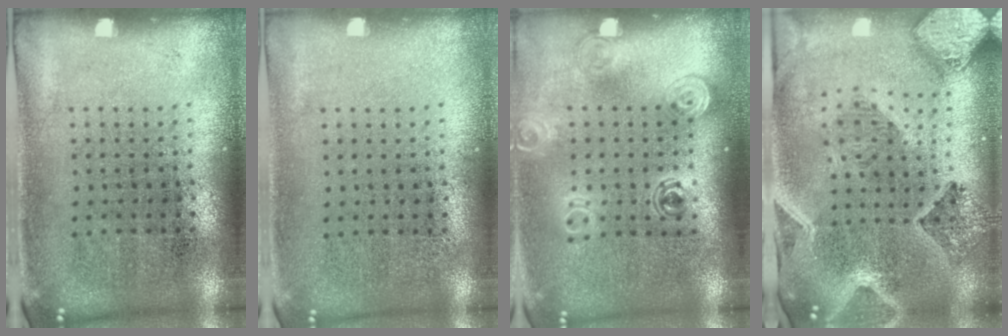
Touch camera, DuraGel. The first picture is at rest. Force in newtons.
{"total": 0.0}
{"total": 1.6, "press": 1.3, "slide": 0.9}
{"total": 2.3, "press": 2.1, "slide": 1.0}